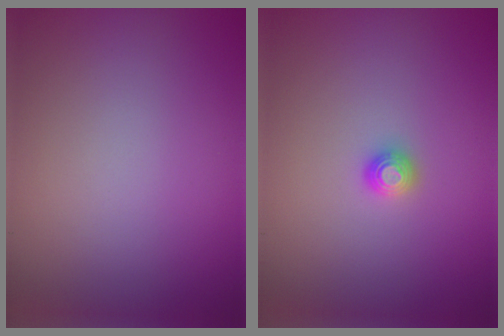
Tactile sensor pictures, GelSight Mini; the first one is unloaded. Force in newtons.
{"total": 1.2, "press": 1.1, "slide": 0.3}